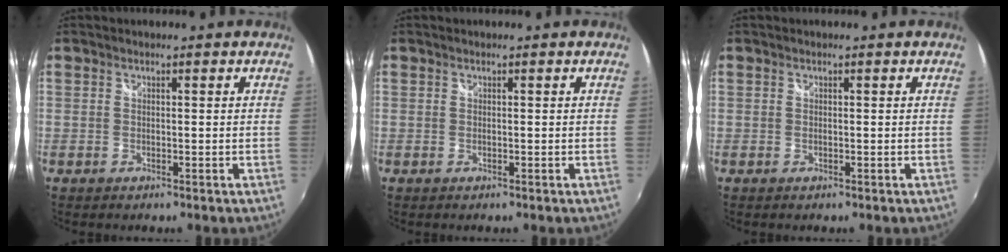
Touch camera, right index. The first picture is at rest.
{"total": 0.0}
{"total": 0.0}